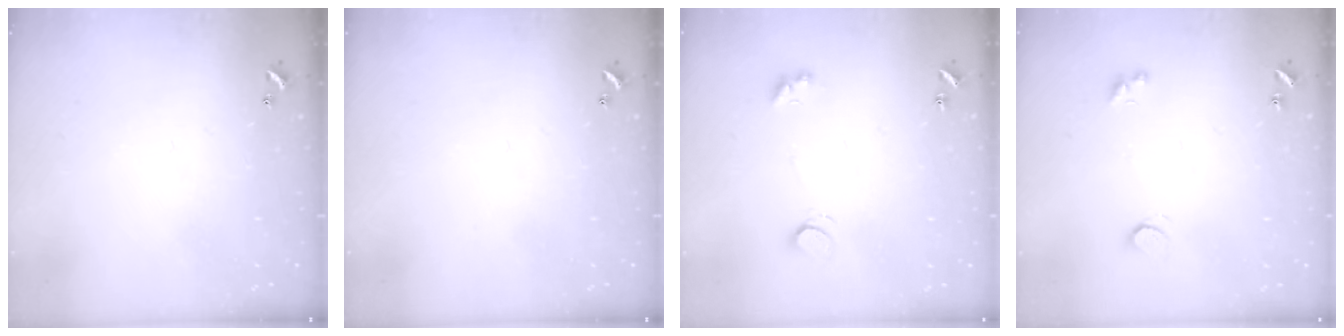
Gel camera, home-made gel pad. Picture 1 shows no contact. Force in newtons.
{"total": 0.0}
{"total": 3.6, "press": 3.5, "slide": 0.6}
{"total": 1.7, "press": 1.6, "slide": 0.6}